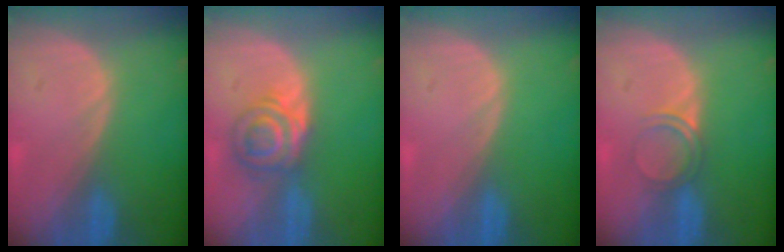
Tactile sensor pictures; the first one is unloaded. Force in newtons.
{"total": 6.0, "press": 5.5, "slide": 2.2}
{"total": 0.0}
{"total": 2.9, "press": 2.6, "slide": 1.1}